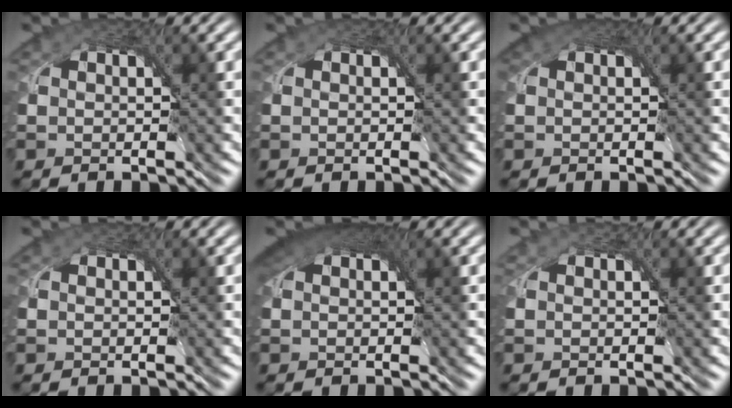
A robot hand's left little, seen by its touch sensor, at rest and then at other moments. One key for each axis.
{"total": 0.0}
{"total": 1.5, "fx": 0.8, "fy": 1.0, "fz": 0.8, "tx": -0.015, "ty": 0.003, "tz": 0.010}
{"total": 0.0}
{"total": 5.9, "fx": 3.4, "fy": 2.8, "fz": 3.9, "tx": -0.064, "ty": 0.022, "tz": 0.040}
{"total": 0.0}